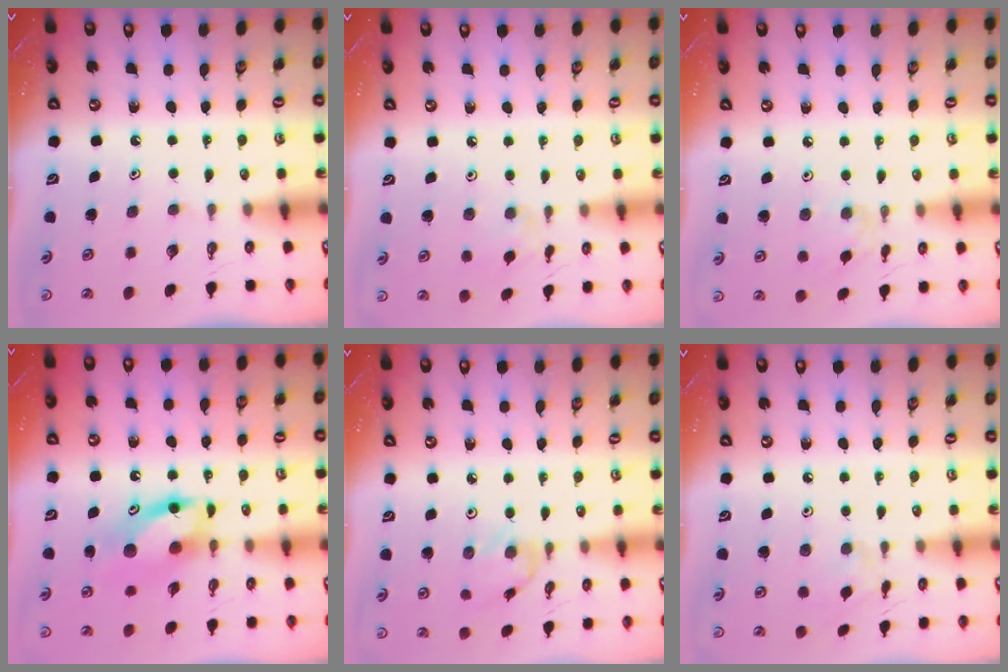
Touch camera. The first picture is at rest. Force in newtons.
{"total": 2.6, "press": 2.6, "slide": 0.4}
{"total": 1.3, "press": 1.2, "slide": 0.4}
{"total": 11.7, "press": 11.6, "slide": 1.3}
{"total": 1.2, "press": 1.1, "slide": 0.3}
{"total": 1.5, "press": 1.4, "slide": 0.5}